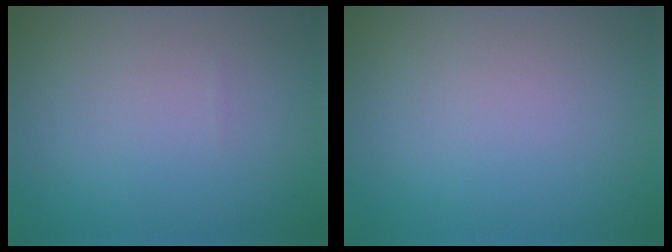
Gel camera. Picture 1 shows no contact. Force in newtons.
{"total": 0.0}